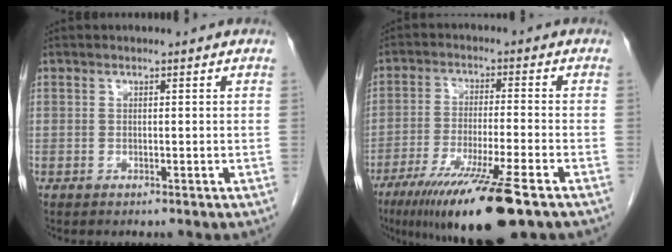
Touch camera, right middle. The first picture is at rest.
{"total": 15.1, "force": [-9.8, 0.4, 11.5], "torque": [-0.190, -0.045, -0.163]}